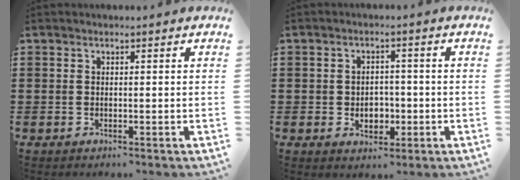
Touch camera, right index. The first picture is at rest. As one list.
[{"total": 3.4, "force": [-0.8, 2.7, 1.9], "torque": [-0.033, 0.002, -0.019]}]